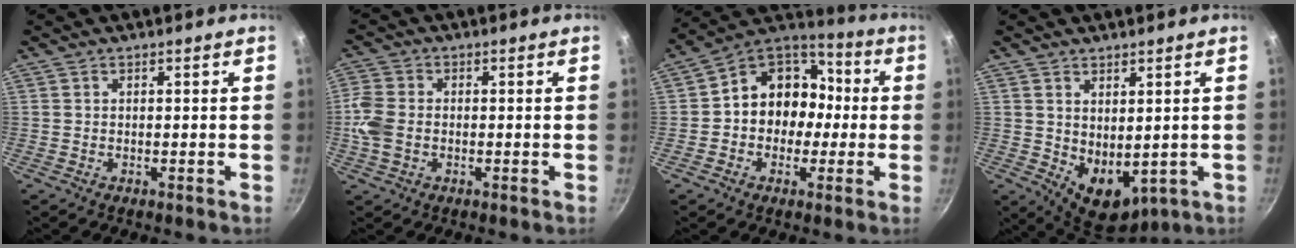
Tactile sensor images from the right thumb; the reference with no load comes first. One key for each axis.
{"total": 5.9, "fx": -1.0, "fy": 4.3, "fz": 3.9, "tx": -0.087, "ty": 0.007, "tz": -0.028}
{"total": 13.9, "fx": -0.9, "fy": 11.8, "fz": 7.3, "tx": -0.058, "ty": 0.050, "tz": -0.031}
{"total": 8.9, "fx": 1.0, "fy": 5.8, "fz": 6.7, "tx": -0.074, "ty": -0.026, "tz": 0.038}